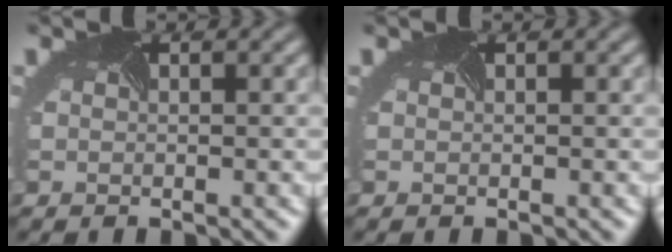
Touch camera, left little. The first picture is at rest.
{"total": 0.0}